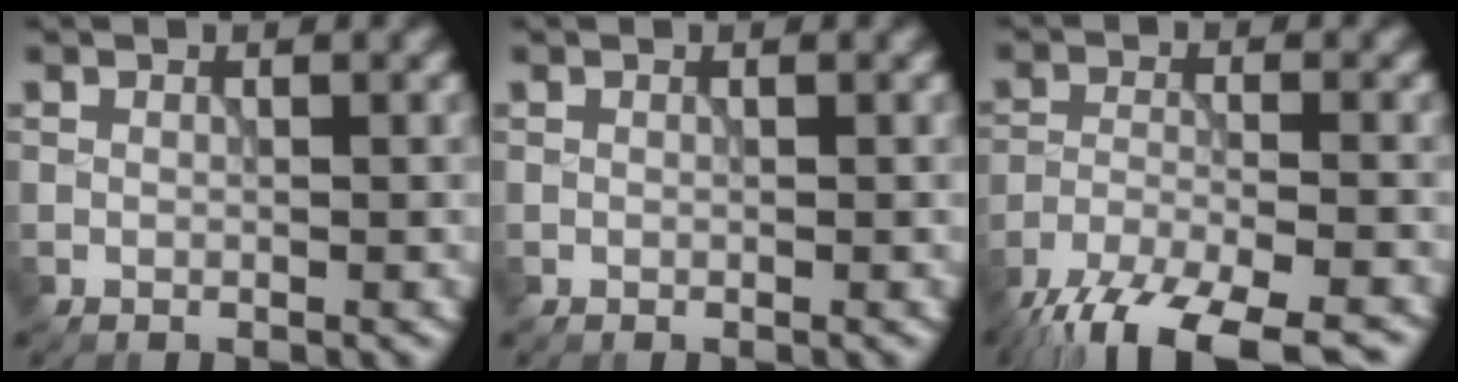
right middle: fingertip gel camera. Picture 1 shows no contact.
{"total": 0.0}
{"total": 12.8, "force": [-10.8, 3.8, 5.8], "torque": [-0.107, -0.030, -0.162]}